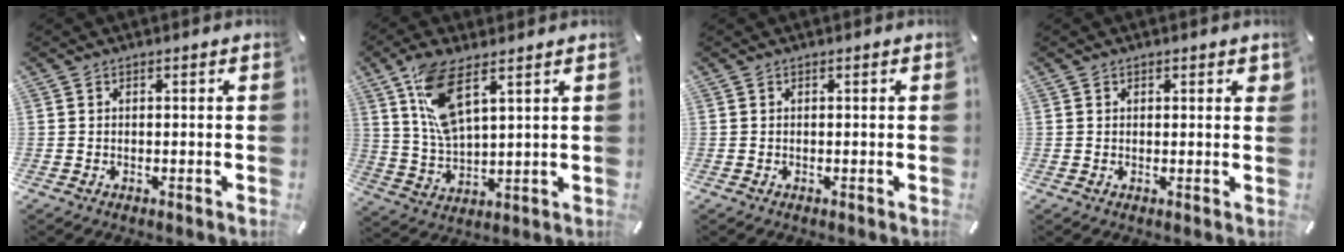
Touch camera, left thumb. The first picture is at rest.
{"total": 11.5, "force": [6.3, 4.2, 8.6], "torque": [-0.191, -0.011, 0.116]}
{"total": 0.0}
{"total": 1.0, "force": [0.6, 0.6, 0.6], "torque": [-0.004, 0.000, 0.008]}